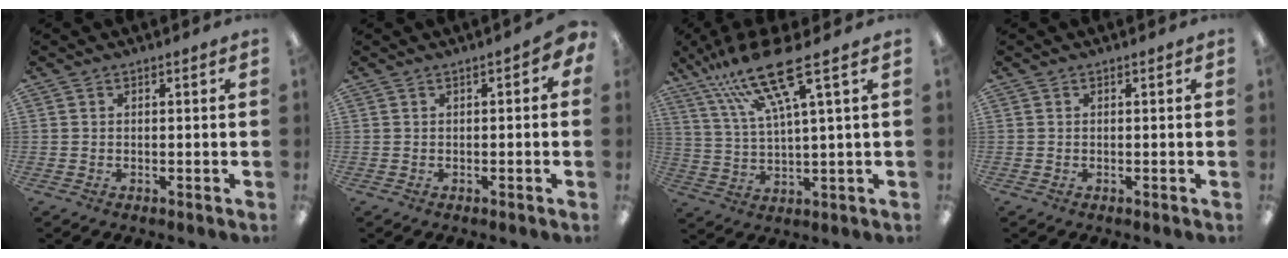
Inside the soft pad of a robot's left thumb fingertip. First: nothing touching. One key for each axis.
{"total": 1.8, "fx": -0.4, "fy": 1.0, "fz": 1.4, "tx": -0.026, "ty": 0.007, "tz": -0.009}
{"total": 16.6, "fx": 10.0, "fy": 3.0, "fz": 12.9, "tx": -0.254, "ty": -0.036, "tz": 0.167}
{"total": 0.0}